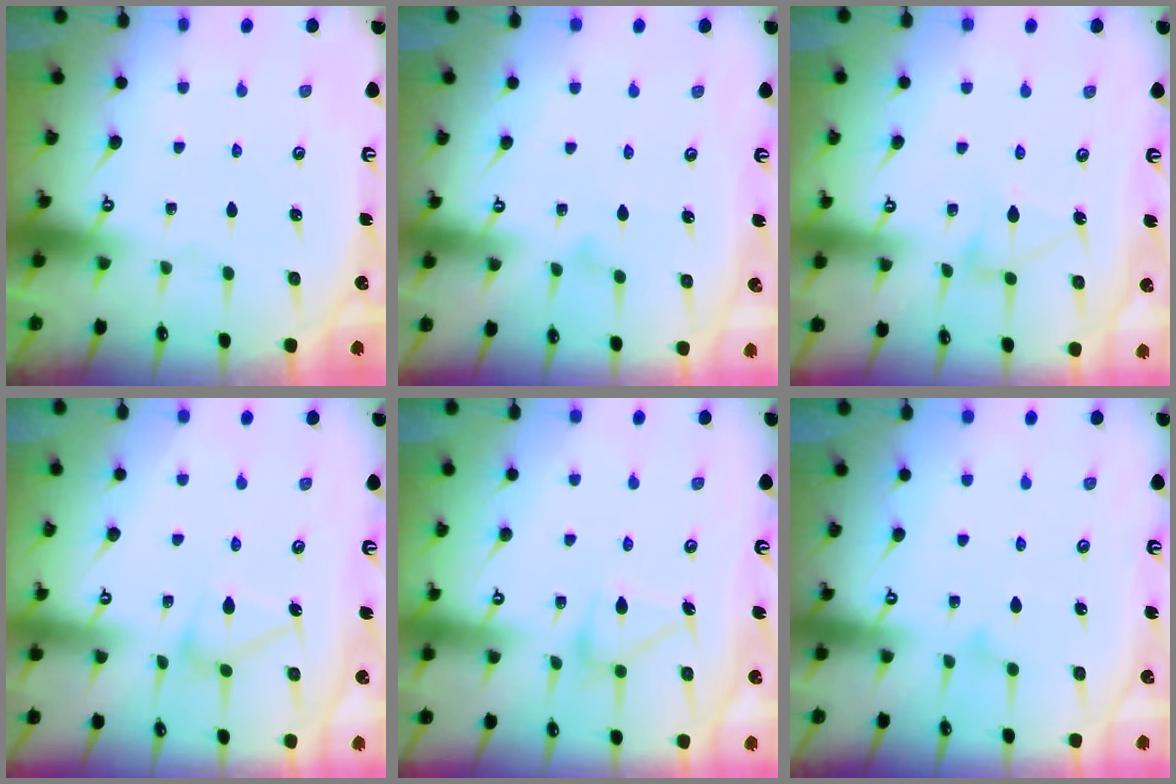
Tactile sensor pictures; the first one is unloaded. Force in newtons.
{"total": 3.9, "press": 3.8, "slide": 0.2}
{"total": 5.3, "press": 5.2, "slide": 0.4}
{"total": 11.2, "press": 11.2, "slide": 0.4}
{"total": 12.9, "press": 12.9, "slide": 0.7}
{"total": 8.4, "press": 8.4, "slide": 0.5}